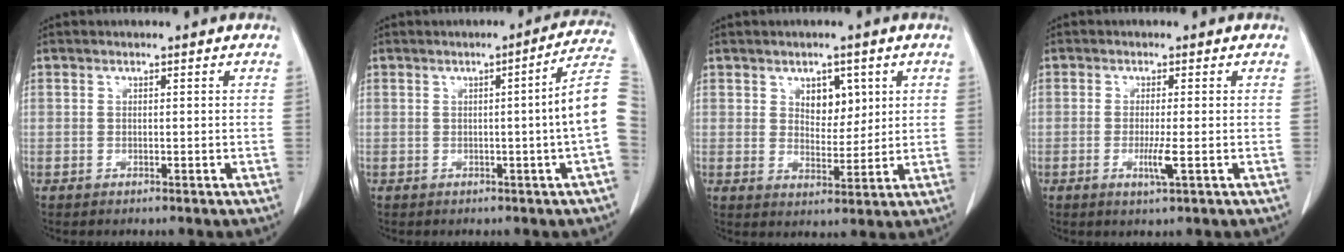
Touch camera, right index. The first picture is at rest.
{"total": 7.4, "force": [-0.4, -1.7, 7.2], "torque": [-0.081, 0.008, -0.007]}
{"total": 4.8, "force": [2.0, 2.9, 3.2], "torque": [-0.043, -0.001, 0.037]}
{"total": 2.9, "force": [-0.9, -0.2, 2.8], "torque": [-0.054, -0.007, -0.015]}